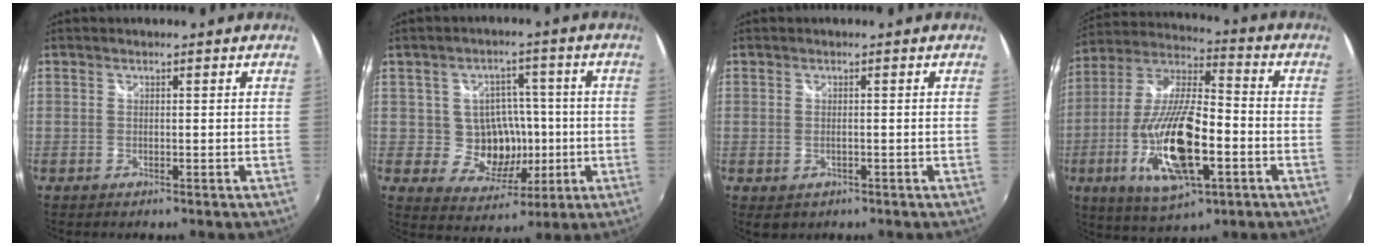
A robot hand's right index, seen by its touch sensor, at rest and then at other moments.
{"total": 9.2, "force": [-1.2, 8.3, 3.8], "torque": [-0.078, 0.012, -0.002]}
{"total": 2.2, "force": [-0.8, 1.7, 1.2], "torque": [-0.025, -0.006, -0.009]}
{"total": 20.8, "force": [-6.7, 7.1, 18.3], "torque": [-0.371, -0.030, -0.117]}